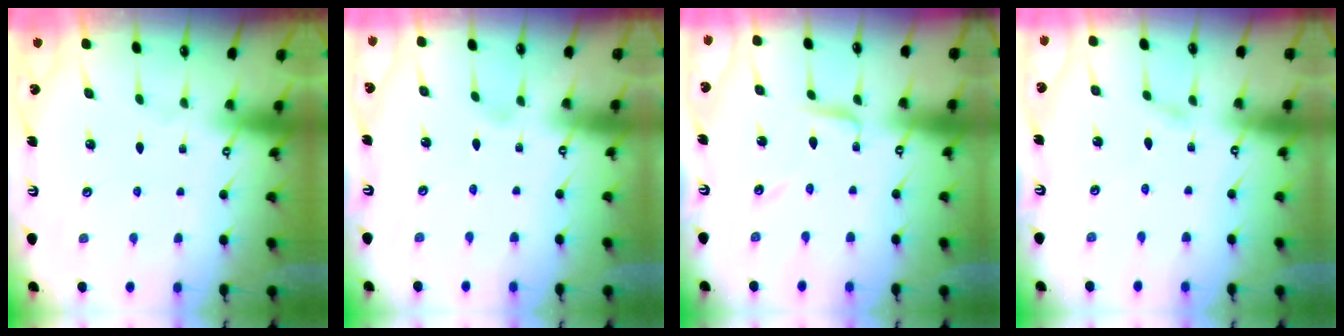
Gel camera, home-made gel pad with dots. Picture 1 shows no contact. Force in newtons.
{"total": 2.1, "press": 2.1, "slide": 0.2}
{"total": 4.0, "press": 4.0, "slide": 0.2}
{"total": 1.9, "press": 1.8, "slide": 0.2}